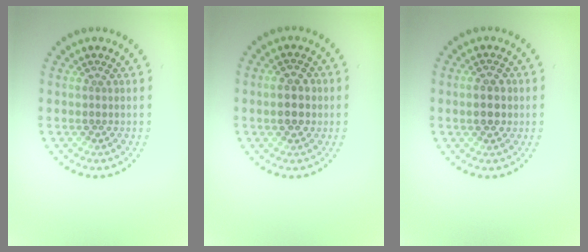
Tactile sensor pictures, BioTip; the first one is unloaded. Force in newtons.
{"total": 3.1, "press": 3.1, "slide": 0.2}
{"total": 3.1, "press": 3.1, "slide": 0.1}